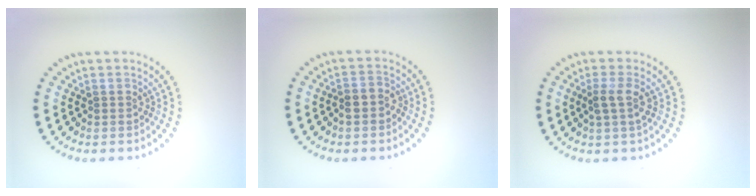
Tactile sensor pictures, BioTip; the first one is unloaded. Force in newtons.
{"total": 1.5, "press": 1.3, "slide": 0.8}
{"total": 1.8, "press": 1.4, "slide": 1.1}